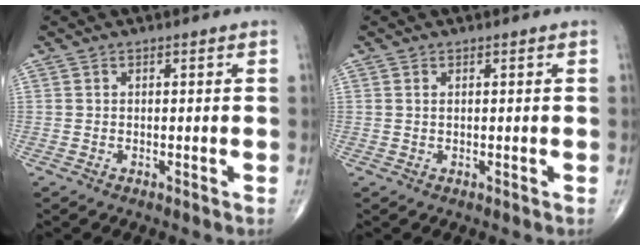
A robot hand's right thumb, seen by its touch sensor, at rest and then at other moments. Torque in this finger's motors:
{"motor_torque": [-0.61, -0.09, -0.26, 0.02, 0.00]}